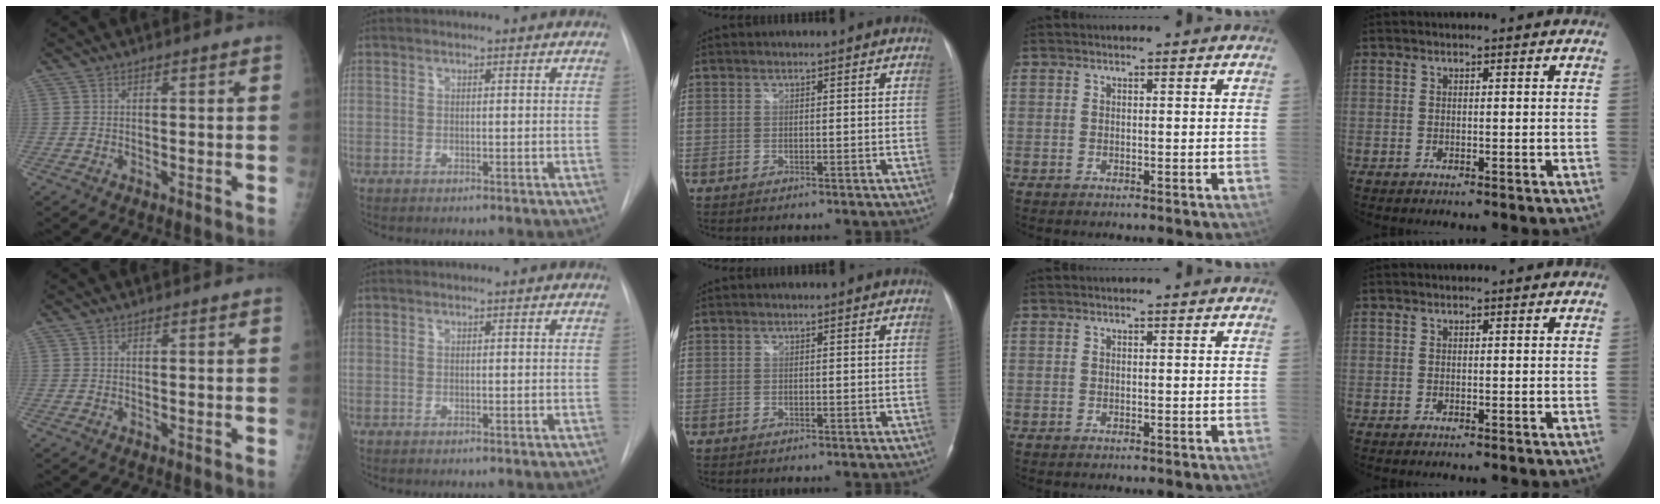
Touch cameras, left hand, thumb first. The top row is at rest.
{}